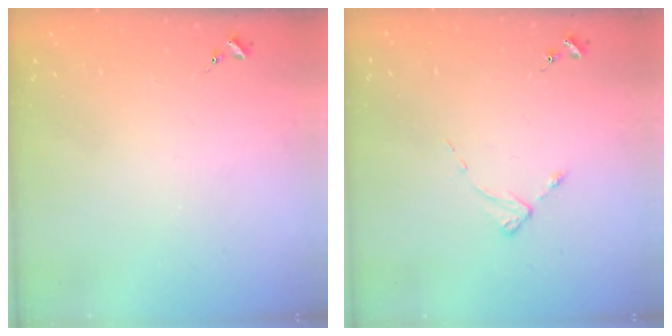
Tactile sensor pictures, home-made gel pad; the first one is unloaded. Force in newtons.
{"total": 2.1, "press": 2.0, "slide": 0.4}